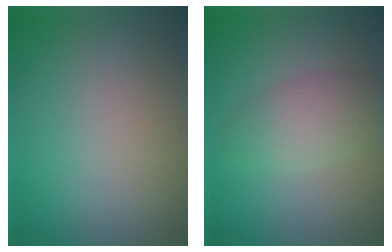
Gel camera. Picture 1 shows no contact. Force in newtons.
{"total": 3.2, "press": 3.2, "slide": 0.1}